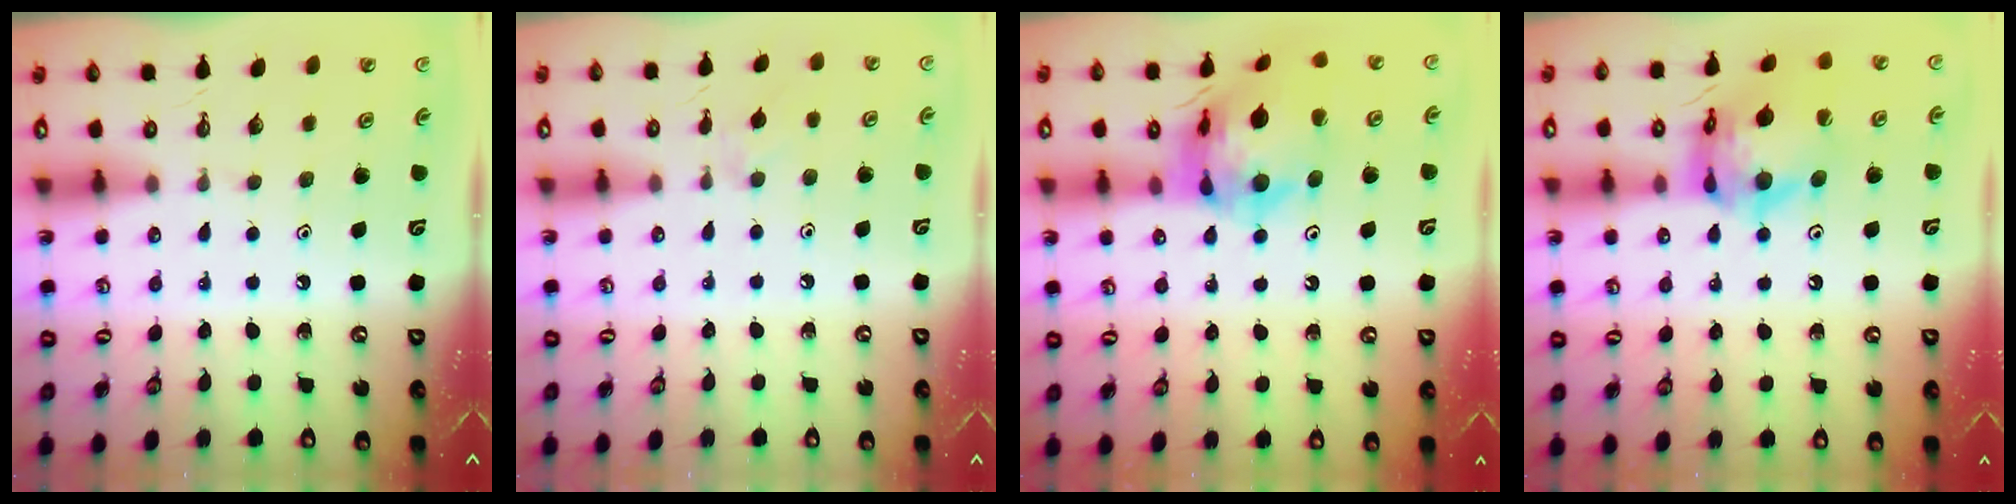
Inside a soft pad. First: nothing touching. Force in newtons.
{"total": 4.6, "press": 4.6, "slide": 0.7}
{"total": 15.8, "press": 15.7, "slide": 1.6}
{"total": 15.6, "press": 15.5, "slide": 1.8}